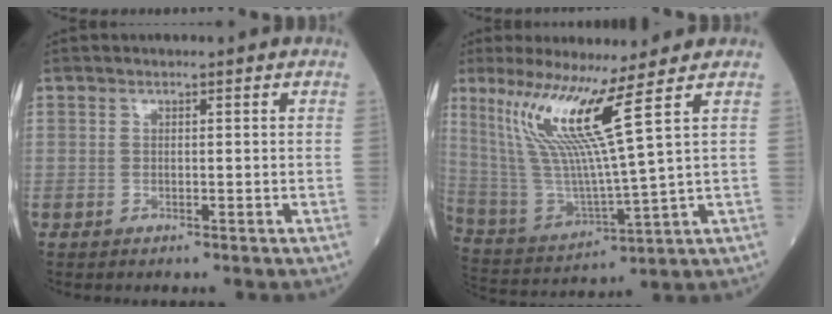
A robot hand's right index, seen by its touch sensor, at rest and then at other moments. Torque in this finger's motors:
{"motor_torque": [0.41, 0.37, 0.83, 0.21]}